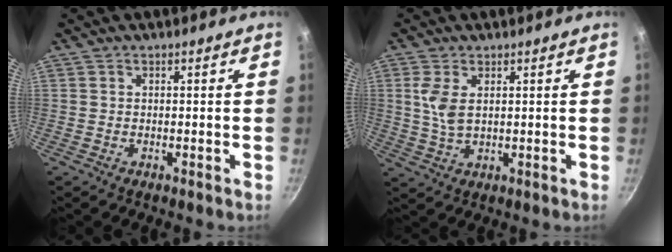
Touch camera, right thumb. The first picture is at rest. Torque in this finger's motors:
{"motor_torque": [1.23, 3.78, 0.41, 0.64, 0.07]}